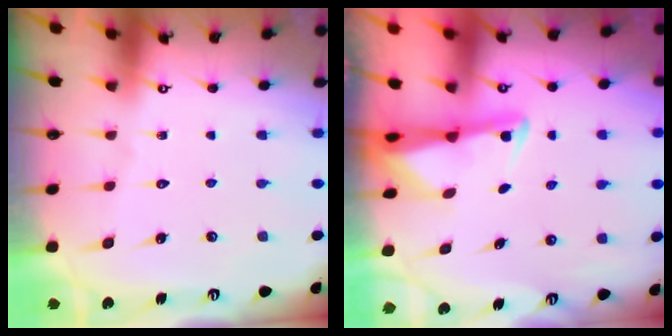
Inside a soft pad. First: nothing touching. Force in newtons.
{"total": 2.4, "press": 2.3, "slide": 0.4}